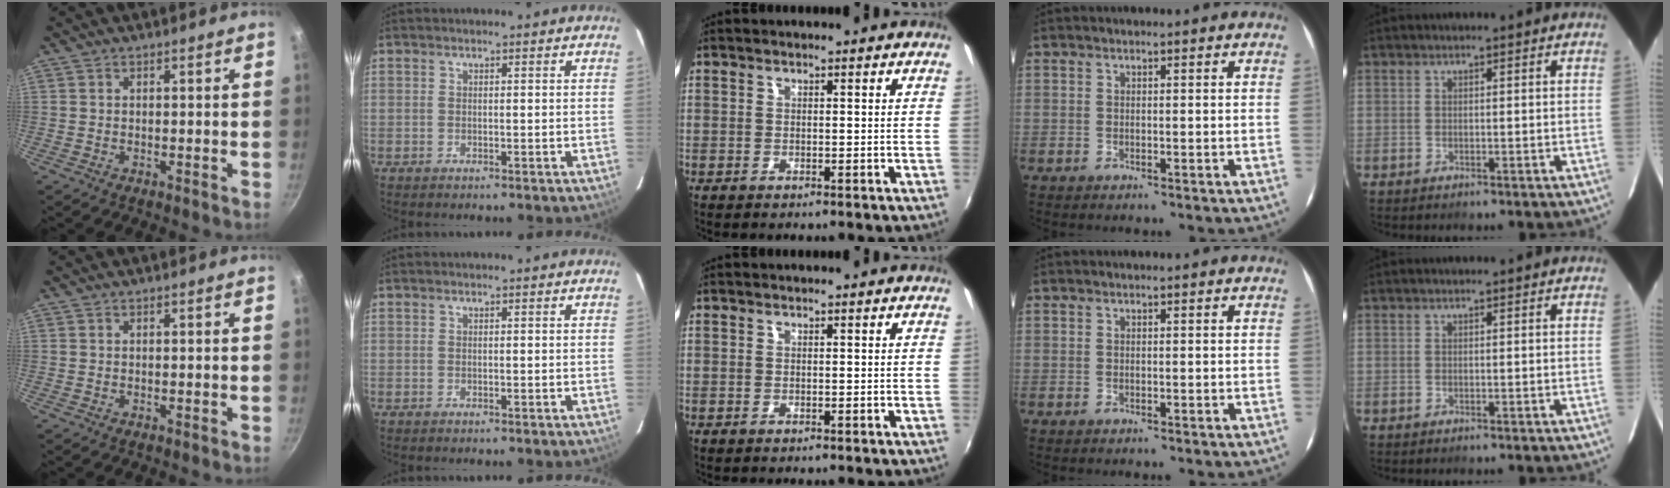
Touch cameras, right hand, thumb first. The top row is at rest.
{}